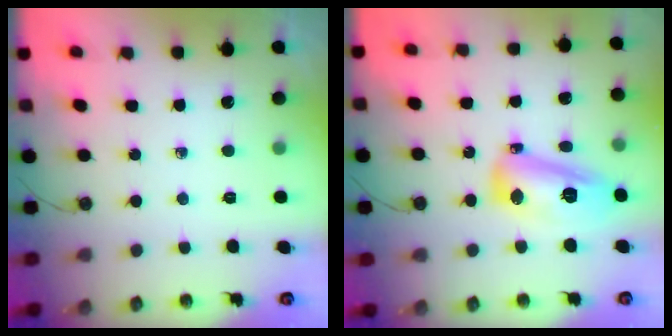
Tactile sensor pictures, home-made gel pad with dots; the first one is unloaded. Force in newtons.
{"total": 15.0, "press": 15.0, "slide": 1.1}